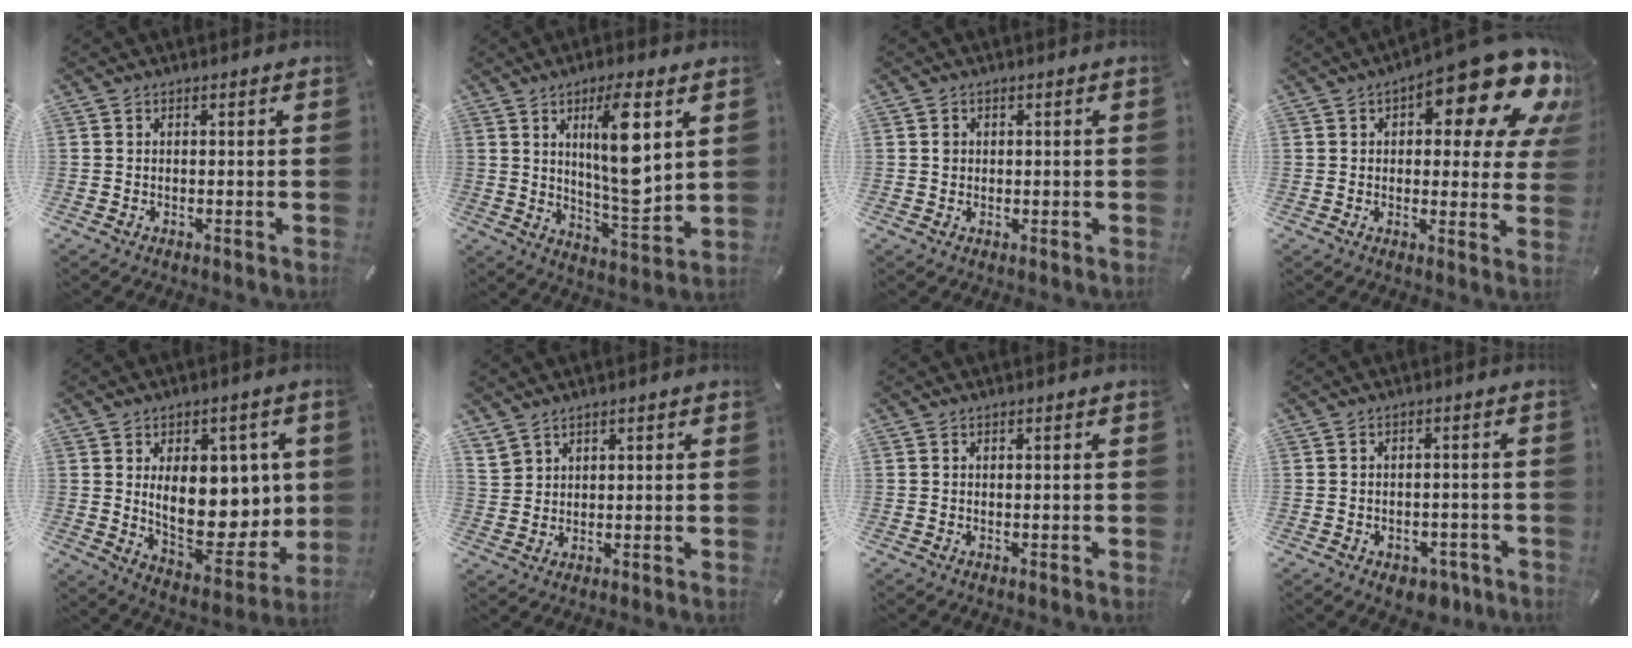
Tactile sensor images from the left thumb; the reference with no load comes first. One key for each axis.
{"total": 14.3, "fx": 4.6, "fy": 3.9, "fz": 13.0, "tx": -0.219, "ty": -0.025, "tz": 0.070}
{"total": 1.3, "fx": 0.1, "fy": 1.2, "fz": 0.4, "tx": -0.001, "ty": 0.003, "tz": -0.002}
{"total": 19.0, "fx": 10.4, "fy": 7.1, "fz": 14.2, "tx": -0.181, "ty": -0.076, "tz": 0.167}
{"total": 16.8, "fx": 2.8, "fy": 10.7, "fz": 12.7, "tx": -0.180, "ty": -0.031, "tz": 0.057}
{"total": 3.4, "fx": 2.3, "fy": 2.5, "fz": 0.1, "tx": -0.011, "ty": -0.004, "tz": 0.045}
{"total": 0.0}
{"total": 4.5, "fx": -2.8, "fy": 2.8, "fz": 2.3, "tx": -0.038, "ty": 0.017, "tz": -0.049}